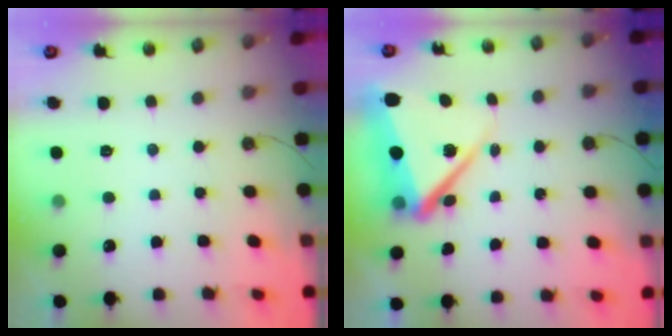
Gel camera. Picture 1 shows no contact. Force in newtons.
{"total": 12.0, "press": 11.7, "slide": 2.8}